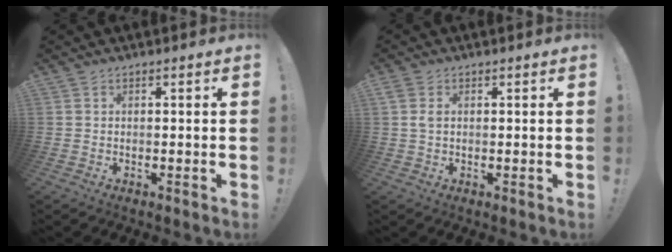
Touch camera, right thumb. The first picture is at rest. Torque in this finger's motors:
{"motor_torque": [0.62, 0.73, 0.10, -0.14, 0.00]}